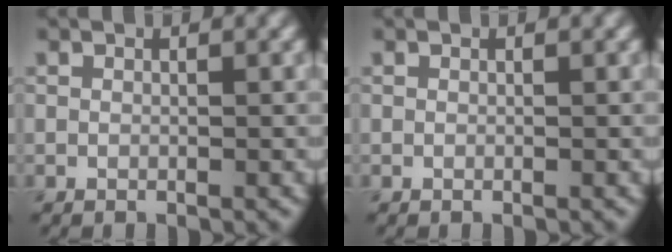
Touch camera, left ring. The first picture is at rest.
{"total": 0.0}